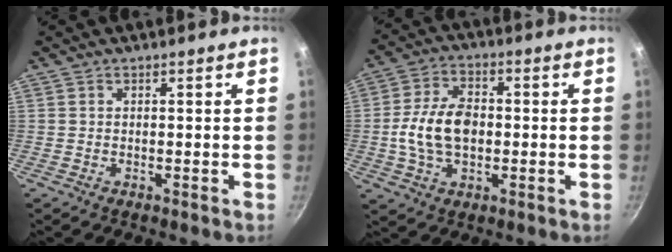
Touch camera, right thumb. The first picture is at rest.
{"total": 11.3, "force": [-0.7, 7.3, 8.6], "torque": [-0.149, 0.018, -0.019]}